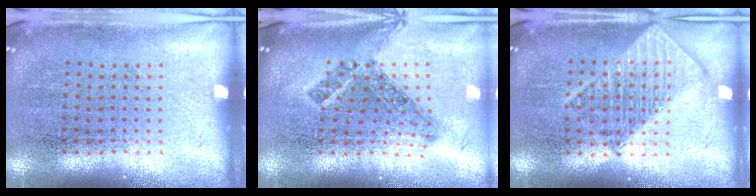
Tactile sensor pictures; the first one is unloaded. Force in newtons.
{"total": 1.2, "press": 1.0, "slide": 0.8}
{"total": 1.7, "press": 1.7, "slide": 0.3}